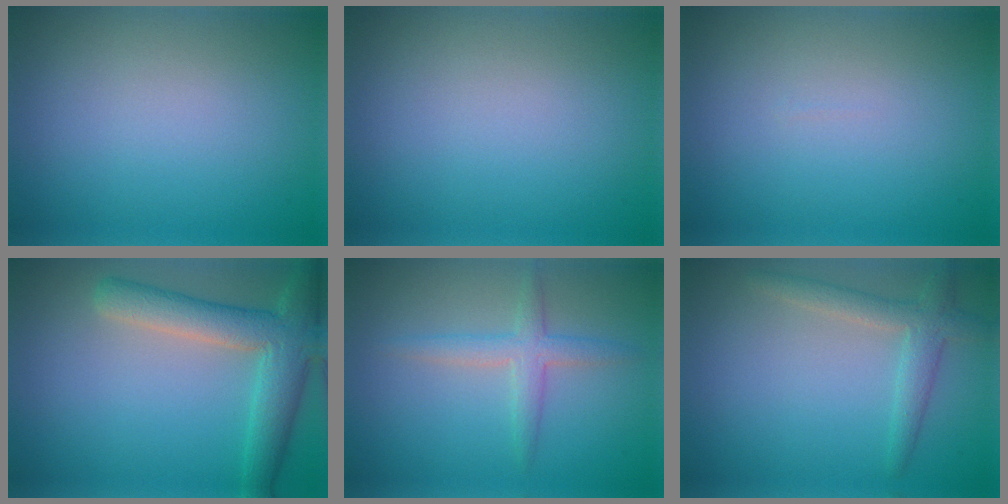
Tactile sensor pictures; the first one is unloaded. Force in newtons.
{"total": 0.0}
{"total": 0.0}
{"total": 5.9, "press": 5.9, "slide": 0.3}
{"total": 2.5, "press": 2.5, "slide": 0.1}
{"total": 2.7, "press": 2.7, "slide": 0.1}